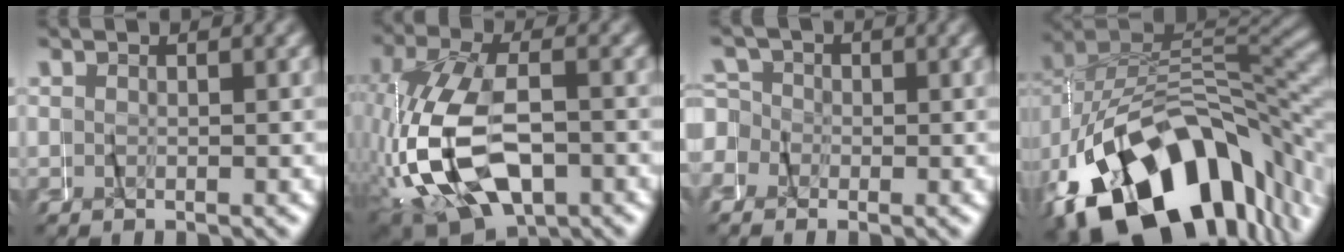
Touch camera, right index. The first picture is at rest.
{"total": 9.8, "force": [-2.8, 5.7, 7.5], "torque": [-0.178, -0.020, -0.035]}
{"total": 7.8, "force": [0.4, 7.3, 2.6], "torque": [-0.065, 0.004, -0.015]}
{"total": 15.9, "force": [-6.9, 9.2, 11.0], "torque": [-0.187, -0.028, -0.091]}